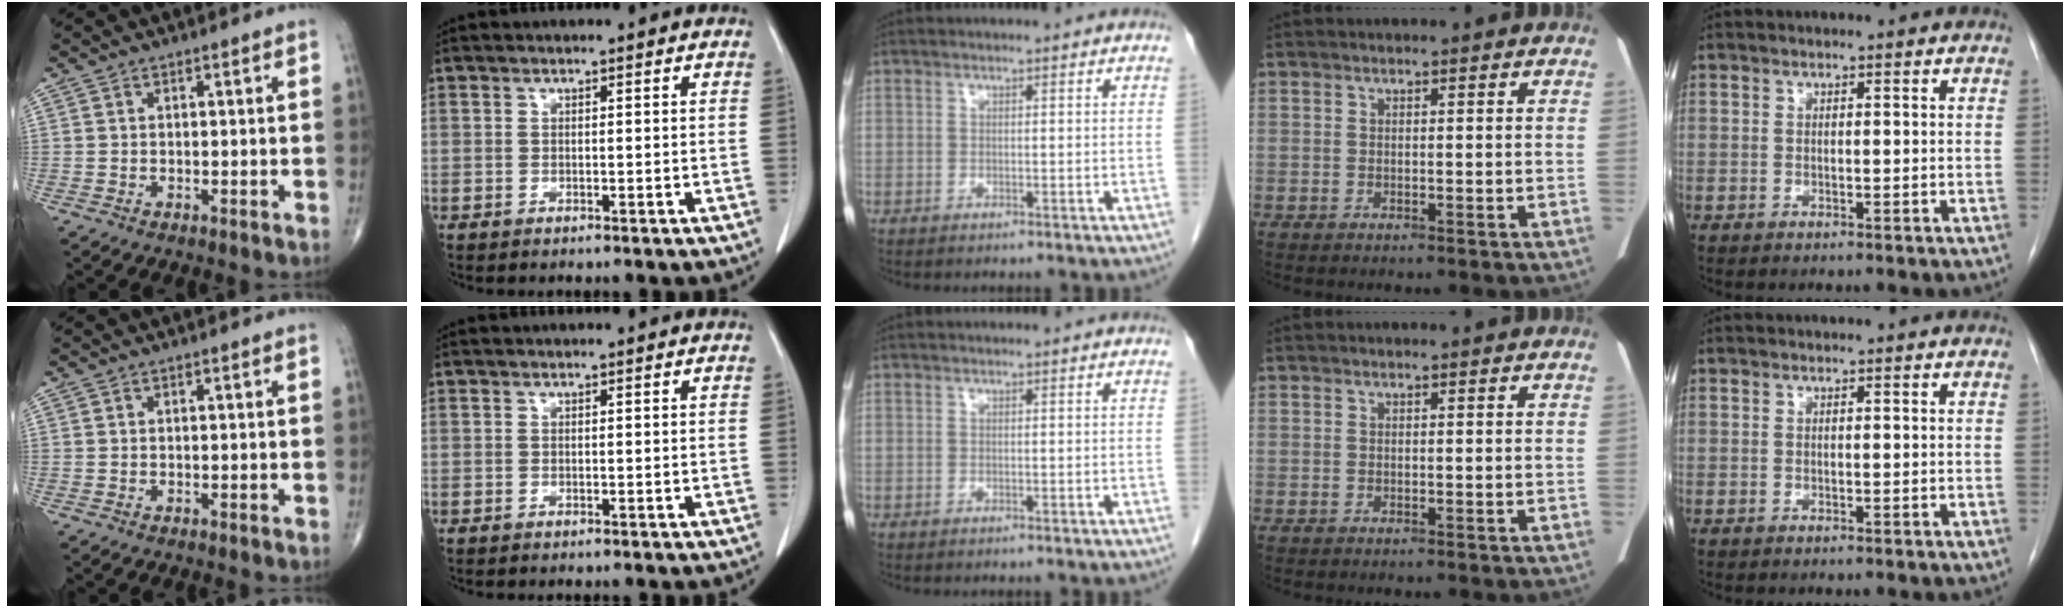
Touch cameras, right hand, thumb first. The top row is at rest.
{}